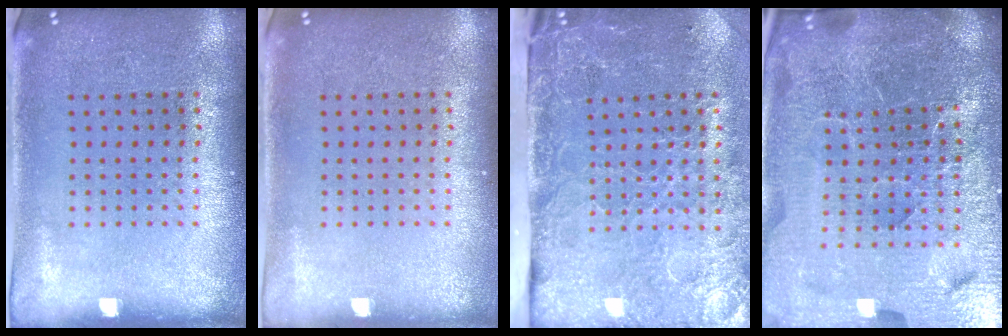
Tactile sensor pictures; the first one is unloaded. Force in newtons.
{"total": 0.0}
{"total": 4.6, "press": 3.6, "slide": 2.9}
{"total": 7.1, "press": 6.1, "slide": 3.6}